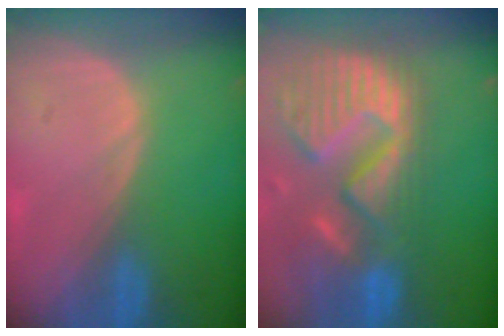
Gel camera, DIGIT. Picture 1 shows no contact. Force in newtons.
{"total": 14.4, "press": 12.0, "slide": 7.9}